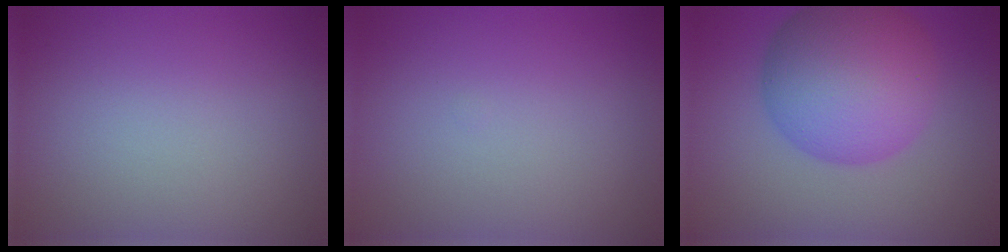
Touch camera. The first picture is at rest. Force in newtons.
{"total": 0.0}
{"total": 10.6, "press": 10.6, "slide": 0.1}